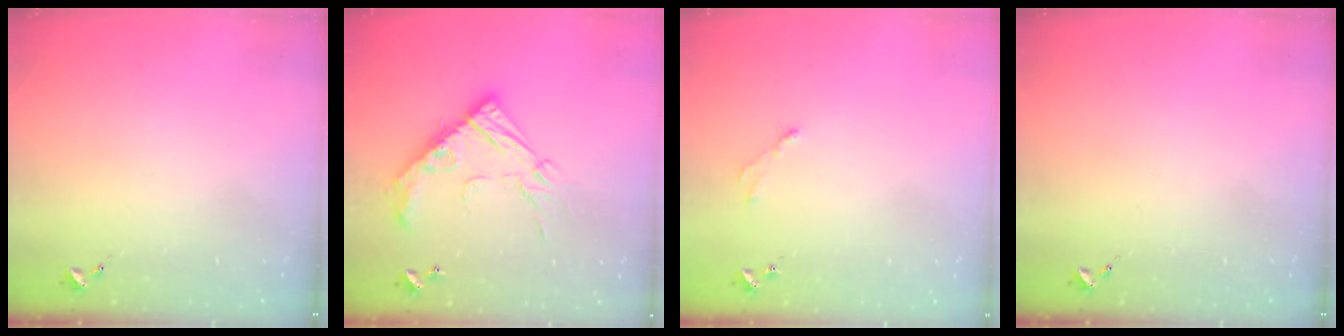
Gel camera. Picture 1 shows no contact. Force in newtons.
{"total": 17.6, "press": 17.6, "slide": 1.2}
{"total": 2.8, "press": 2.8, "slide": 0.4}
{"total": 0.0}